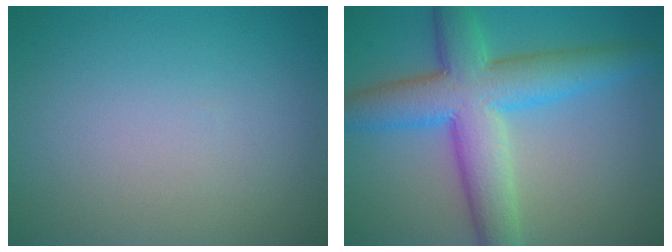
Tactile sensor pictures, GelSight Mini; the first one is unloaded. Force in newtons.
{"total": 8.8, "press": 8.8, "slide": 0.1}